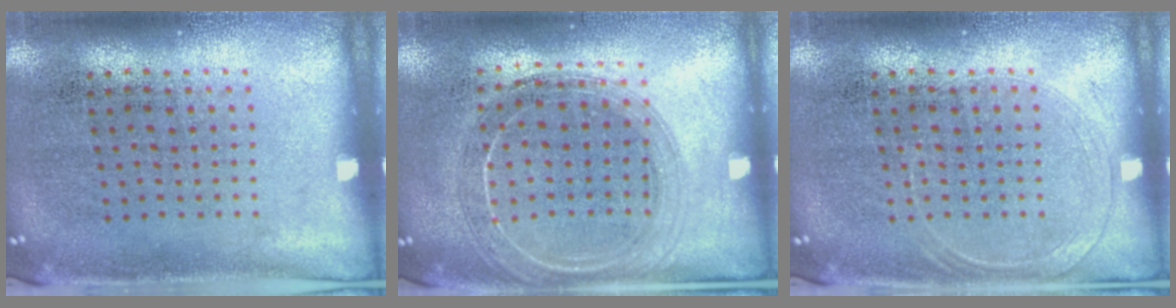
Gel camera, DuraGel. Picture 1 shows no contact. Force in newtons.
{"total": 1.7, "press": 1.6, "slide": 0.5}
{"total": 1.2, "press": 1.1, "slide": 0.3}